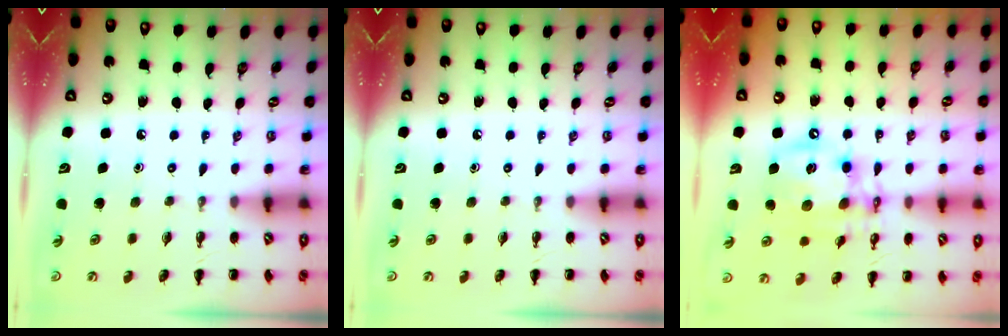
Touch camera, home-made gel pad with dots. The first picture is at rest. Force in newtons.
{"total": 0.0}
{"total": 14.1, "press": 13.8, "slide": 3.0}